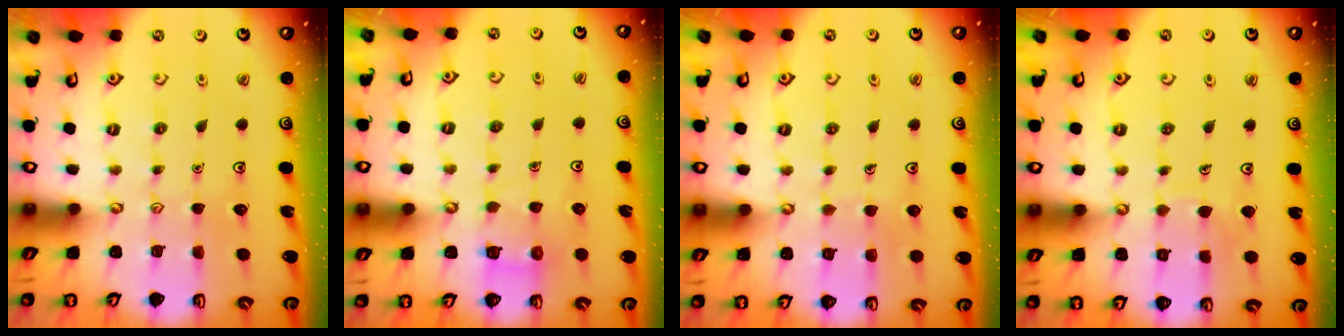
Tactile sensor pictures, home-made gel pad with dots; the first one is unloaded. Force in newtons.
{"total": 3.4, "press": 3.4, "slide": 0.3}
{"total": 4.4, "press": 4.4, "slide": 0.2}
{"total": 5.4, "press": 5.4, "slide": 0.3}